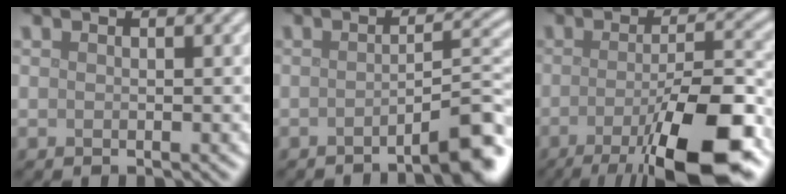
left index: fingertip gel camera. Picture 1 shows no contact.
{"total": 4.9, "force": [-2.8, 0.8, 3.9], "torque": [-0.041, 0.017, -0.048]}
{"total": 11.6, "force": [-5.3, 2.8, 9.9], "torque": [-0.143, -0.004, -0.087]}